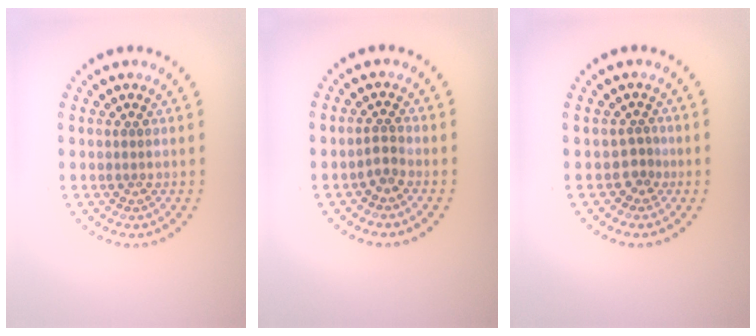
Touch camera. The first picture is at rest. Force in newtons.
{"total": 1.2, "press": 1.0, "slide": 0.6}
{"total": 1.5, "press": 1.0, "slide": 1.1}